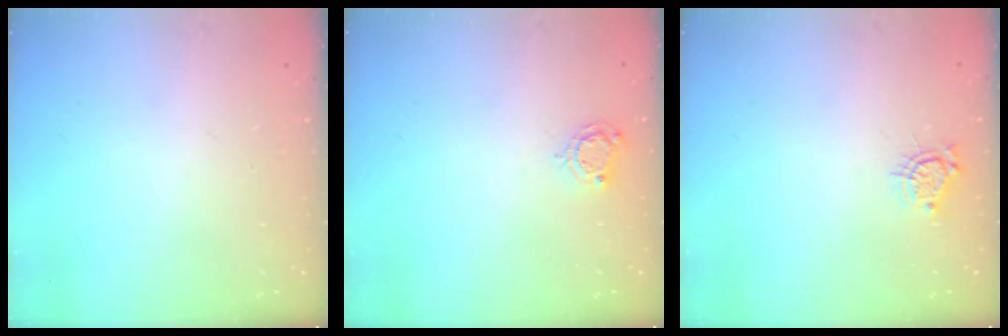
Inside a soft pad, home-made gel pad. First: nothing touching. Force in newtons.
{"total": 5.0, "press": 5.0, "slide": 0.3}
{"total": 5.9, "press": 5.9, "slide": 0.5}